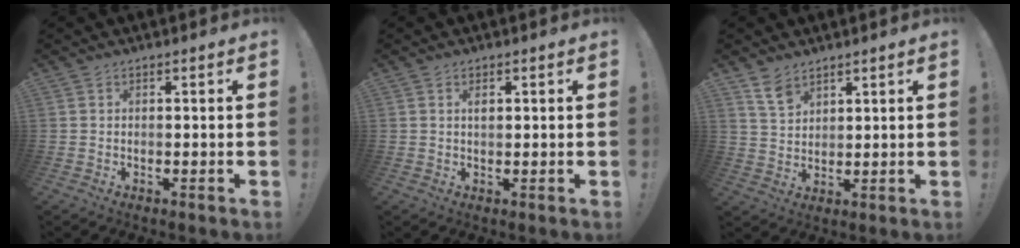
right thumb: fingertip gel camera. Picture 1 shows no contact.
{"total": 1.4, "force": [0.5, 0.8, 1.1], "torque": [-0.009, -0.002, 0.006]}
{"total": 6.8, "force": [5.0, 3.7, 2.7], "torque": [-0.045, -0.028, 0.096]}